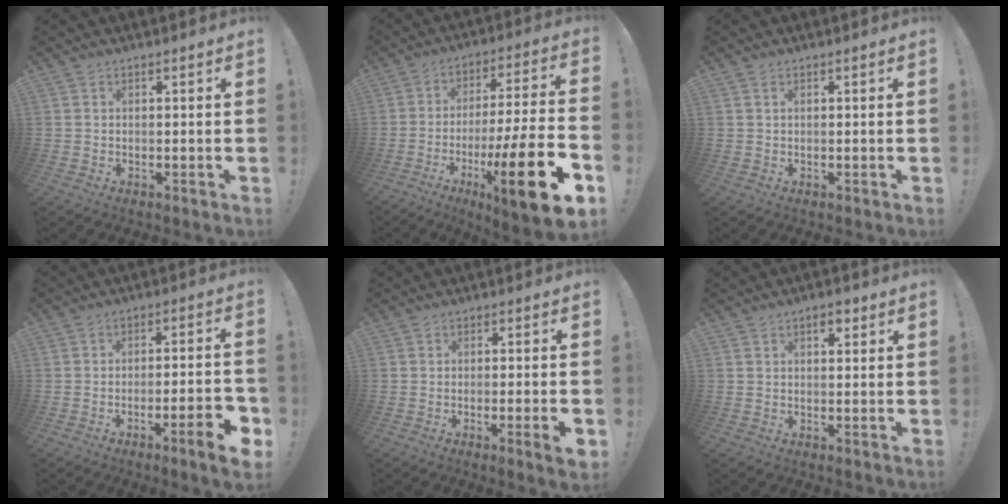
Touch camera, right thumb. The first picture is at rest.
{"total": 21.9, "force": [-9.3, 3.4, 19.5], "torque": [-0.322, 0.048, -0.147]}
{"total": 0.7, "force": [0.3, 0.2, 0.5], "torque": [-0.019, 0.004, 0.008]}
{"total": 9.3, "force": [-4.7, 1.2, 7.9], "torque": [-0.116, 0.019, -0.073]}
{"total": 5.3, "force": [-1.8, 0.1, 5.0], "torque": [-0.081, 0.001, -0.024]}
{"total": 3.0, "force": [1.5, 1.6, 2.0], "torque": [-0.026, 0.001, 0.023]}